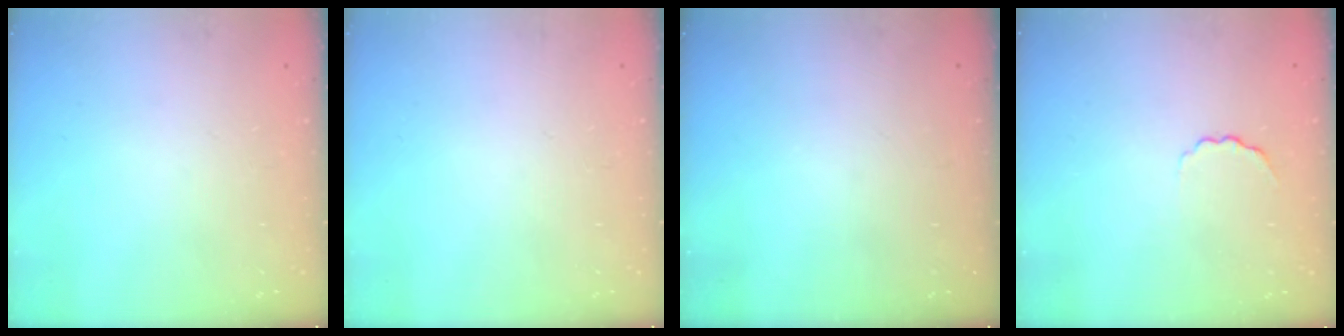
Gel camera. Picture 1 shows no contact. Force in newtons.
{"total": 0.0}
{"total": 0.0}
{"total": 2.5, "press": 2.4, "slide": 0.6}